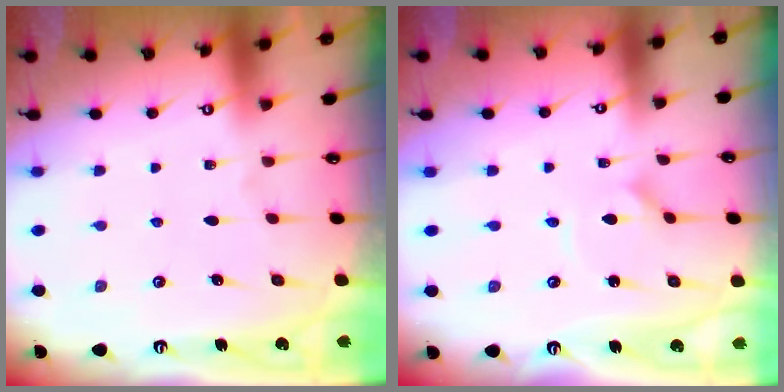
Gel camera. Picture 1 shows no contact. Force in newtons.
{"total": 0.8, "press": 0.8, "slide": 0.1}